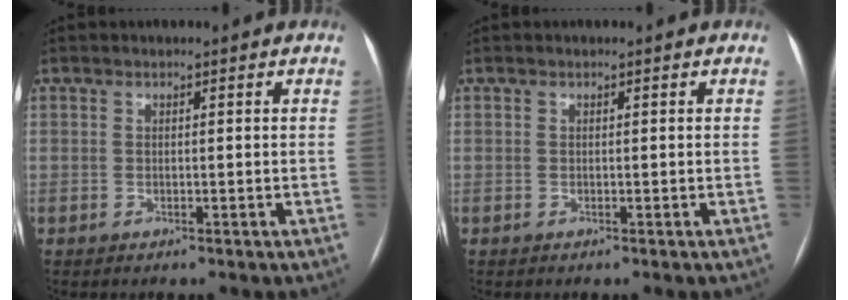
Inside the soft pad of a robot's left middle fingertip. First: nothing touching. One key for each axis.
{"total": 0.0}